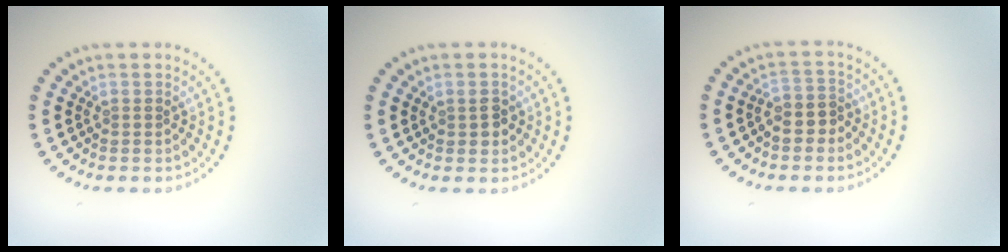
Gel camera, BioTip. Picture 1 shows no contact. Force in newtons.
{"total": 1.5, "press": 1.5, "slide": 0.3}
{"total": 2.2, "press": 2.0, "slide": 1.0}